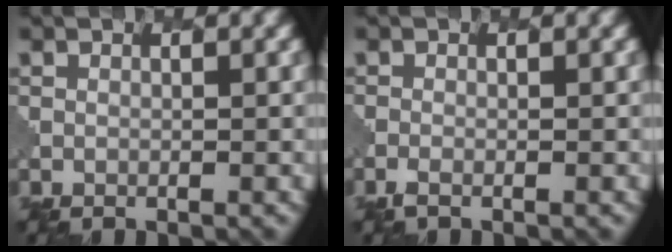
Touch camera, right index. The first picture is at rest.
{"total": 0.9, "force": [-0.7, 0.2, 0.5], "torque": [-0.010, -0.004, -0.018]}